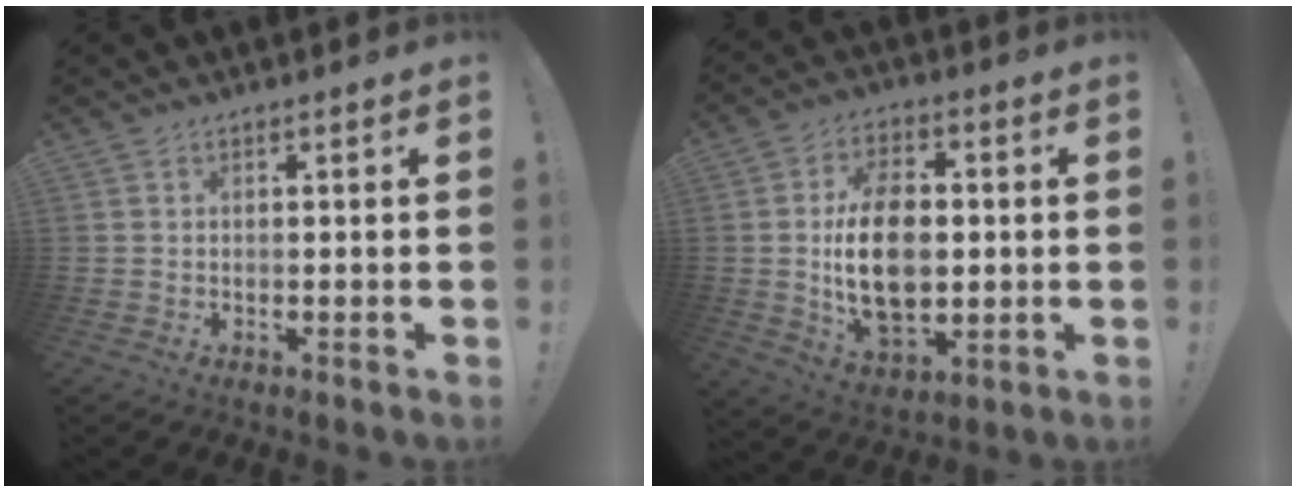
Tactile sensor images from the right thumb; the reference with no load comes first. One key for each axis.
{"total": 17.9, "fx": -0.3, "fy": 11.6, "fz": 13.7, "tx": -0.251, "ty": 0.001, "tz": -0.008}